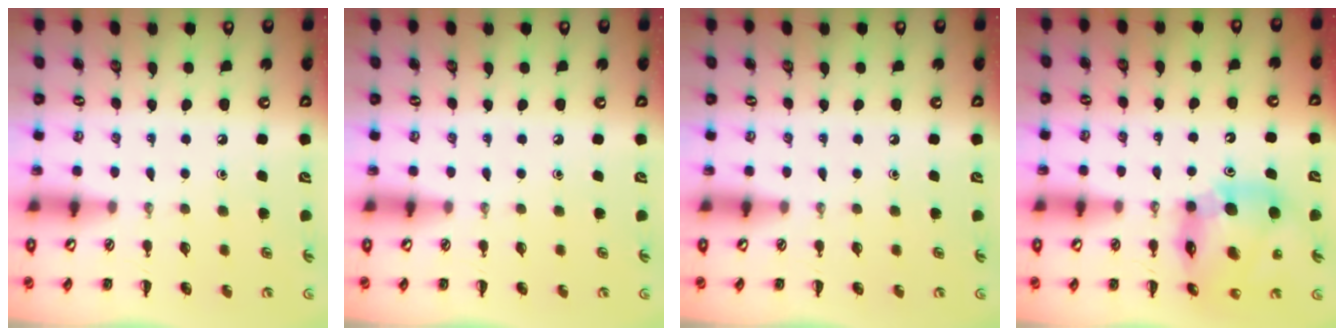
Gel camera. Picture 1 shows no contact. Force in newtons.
{"total": 0.0}
{"total": 0.0}
{"total": 13.7, "press": 13.1, "slide": 3.9}